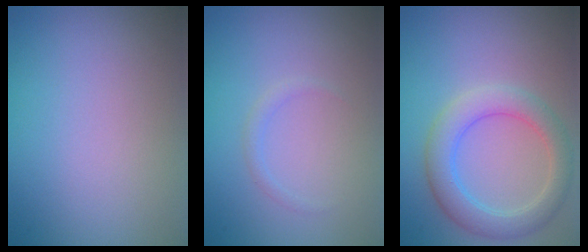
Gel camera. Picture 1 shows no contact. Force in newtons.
{"total": 0.7, "press": 0.7, "slide": 0.1}
{"total": 4.4, "press": 4.4, "slide": 0.1}